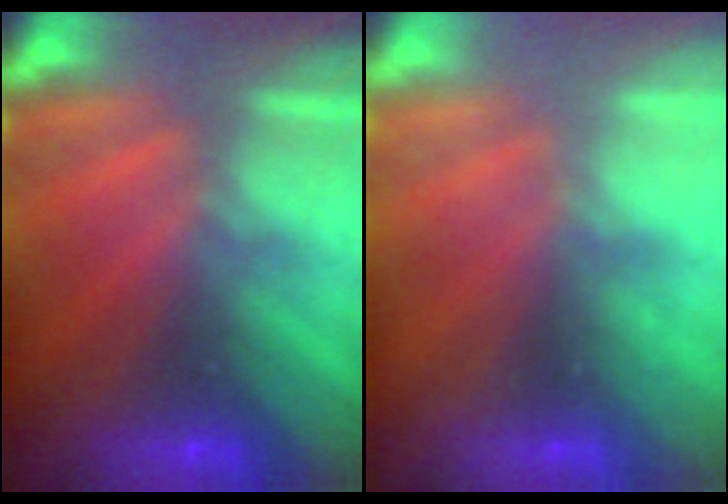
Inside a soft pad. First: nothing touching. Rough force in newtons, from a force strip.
{"total": 1.9}